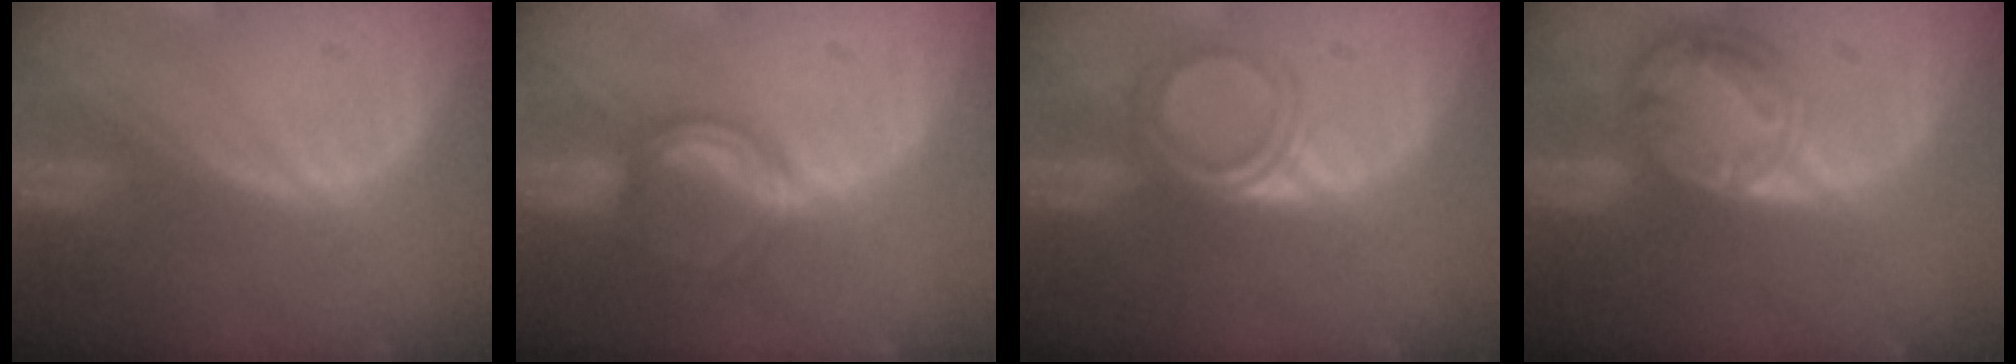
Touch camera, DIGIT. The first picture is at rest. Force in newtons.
{"total": 5.2, "press": 4.9, "slide": 1.7}
{"total": 4.7, "press": 4.2, "slide": 2.2}
{"total": 8.6, "press": 7.3, "slide": 4.5}